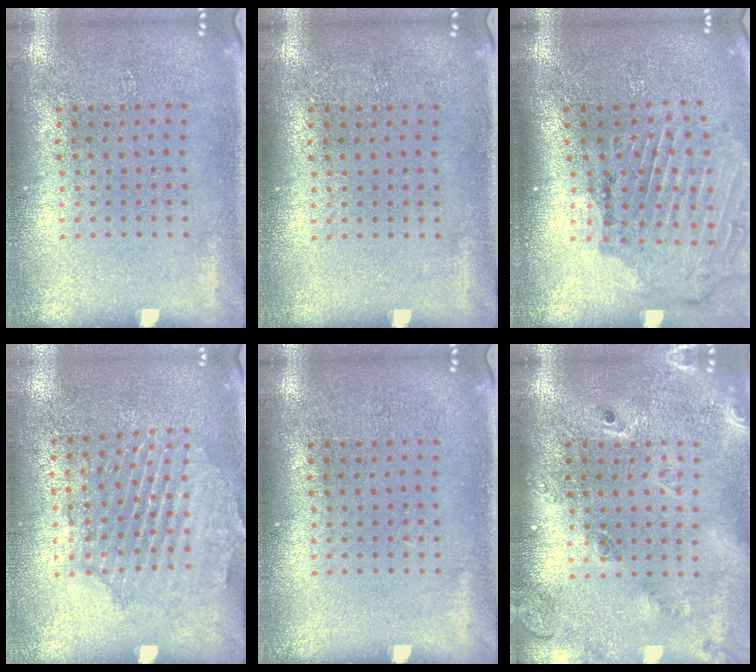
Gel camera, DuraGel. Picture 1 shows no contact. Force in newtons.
{"total": 0.0}
{"total": 1.9, "press": 1.8, "slide": 0.3}
{"total": 1.6, "press": 1.6, "slide": 0.3}
{"total": 0.0}
{"total": 2.4, "press": 1.7, "slide": 1.6}